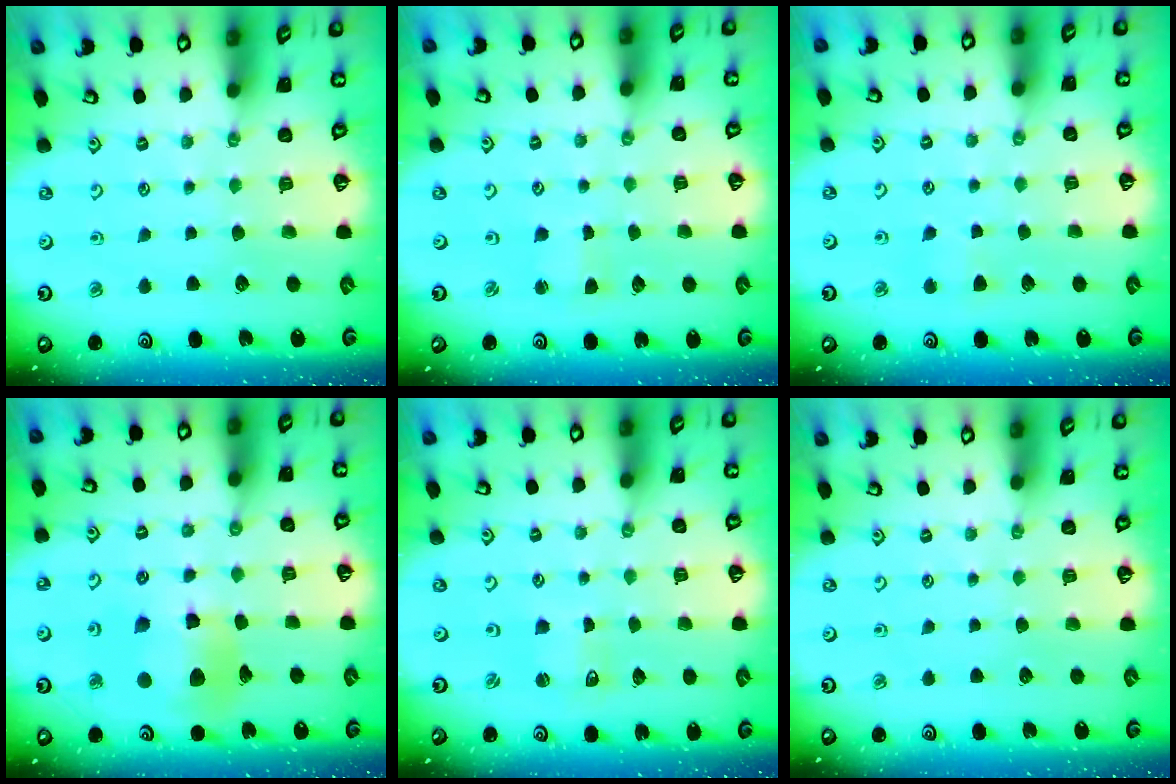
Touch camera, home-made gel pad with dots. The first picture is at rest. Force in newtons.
{"total": 2.1, "press": 2.0, "slide": 0.3}
{"total": 2.9, "press": 2.8, "slide": 0.4}
{"total": 12.6, "press": 12.4, "slide": 1.7}
{"total": 0.7, "press": 0.7, "slide": 0.1}
{"total": 0.0}